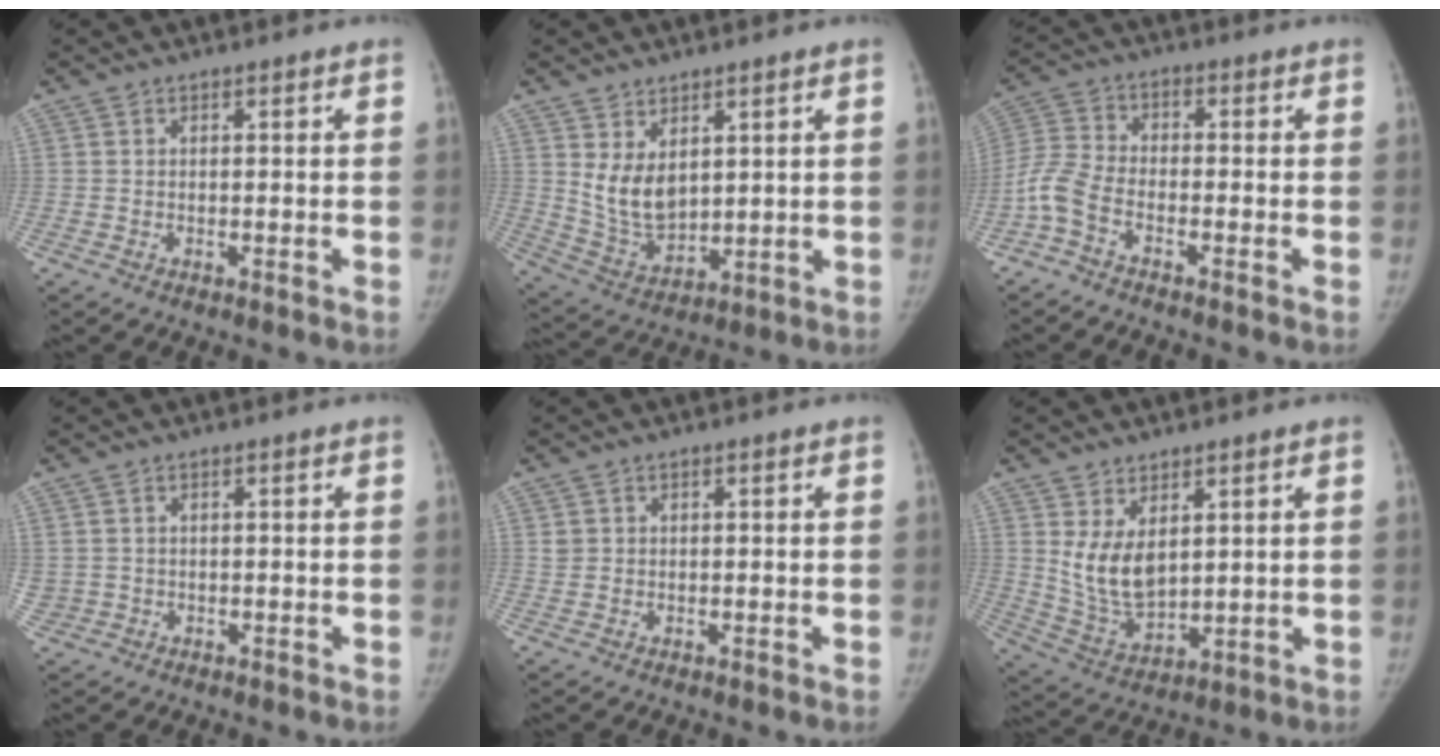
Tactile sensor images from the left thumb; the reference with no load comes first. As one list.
[{"total": 8.5, "force": [3.0, 5.2, 6.0], "torque": [-0.089, -0.030, 0.081]}, {"total": 6.2, "force": [-3.5, 2.7, 4.4], "torque": [-0.106, 0.025, -0.086]}, {"total": 2.5, "force": [0.2, 2.4, 0.5], "torque": [-0.007, 0.005, 0.011]}, {"total": 1.4, "force": [0.3, 1.4, 0.4], "torque": [0.002, 0.001, 0.006]}, {"total": 9.3, "force": [3.1, 5.3, 7.0], "torque": [-0.114, -0.029, 0.081]}]